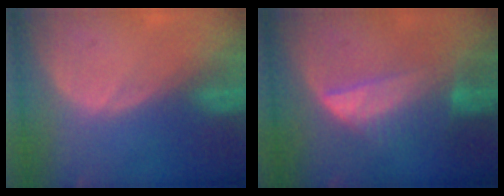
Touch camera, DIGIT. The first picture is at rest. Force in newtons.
{"total": 6.4, "press": 6.2, "slide": 1.6}